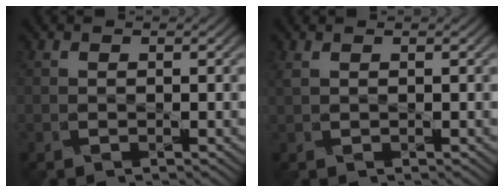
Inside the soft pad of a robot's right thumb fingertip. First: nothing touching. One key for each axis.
{"total": 0.8, "fx": 0.7, "fy": 0.2, "fz": 0.3, "tx": -0.011, "ty": 0.001, "tz": 0.016}